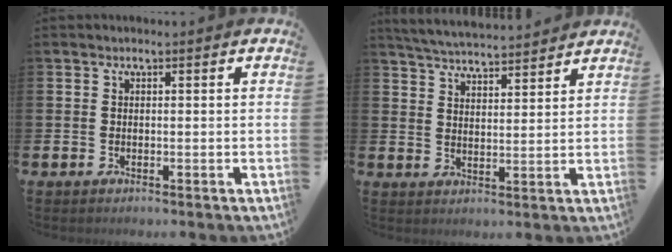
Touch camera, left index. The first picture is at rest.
{"total": 5.0, "force": [5.0, 0.1, 0.3], "torque": [-0.027, -0.031, 0.089]}